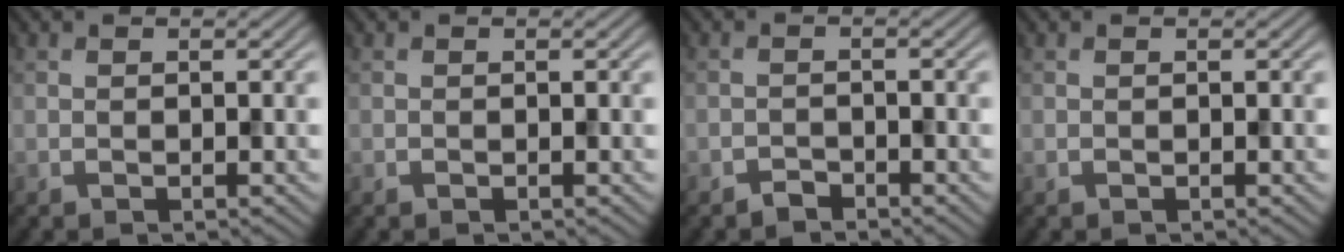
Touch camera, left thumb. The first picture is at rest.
{"total": 0.0}
{"total": 1.4, "force": [-1.3, 0.5, 0.3], "torque": [-0.002, 0.002, -0.028]}
{"total": 0.0}